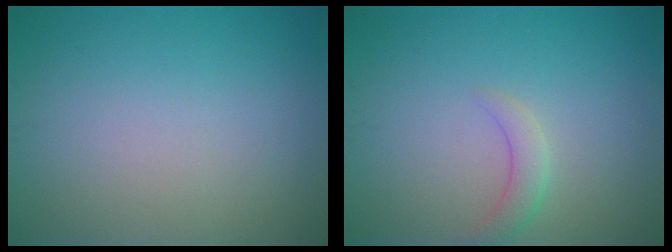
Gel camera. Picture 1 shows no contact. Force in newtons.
{"total": 1.8, "press": 1.8, "slide": 0.1}